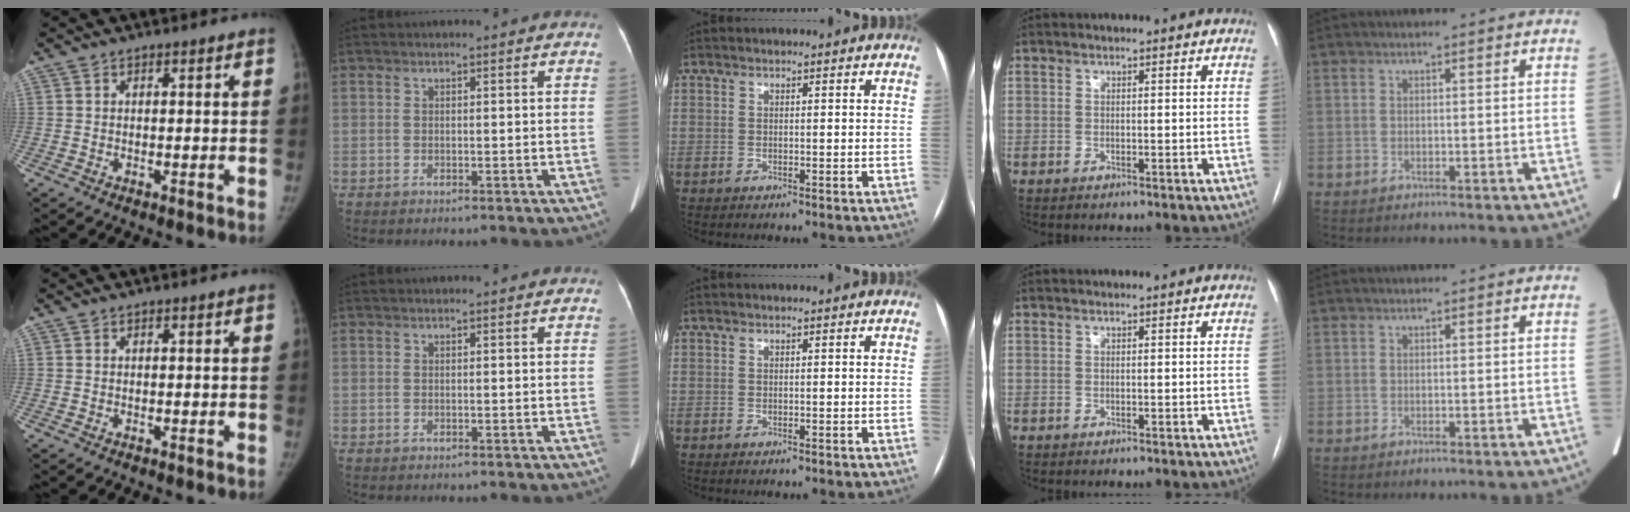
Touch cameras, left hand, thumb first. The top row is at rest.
{}